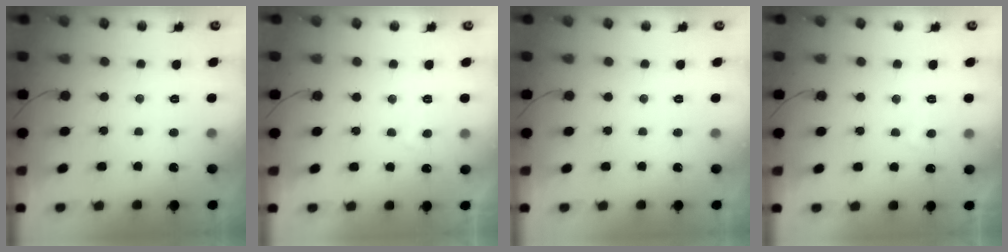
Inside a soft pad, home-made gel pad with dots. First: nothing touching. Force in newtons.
{"total": 3.0, "press": 2.9, "slide": 0.8}
{"total": 0.0}
{"total": 3.0, "press": 2.9, "slide": 0.8}